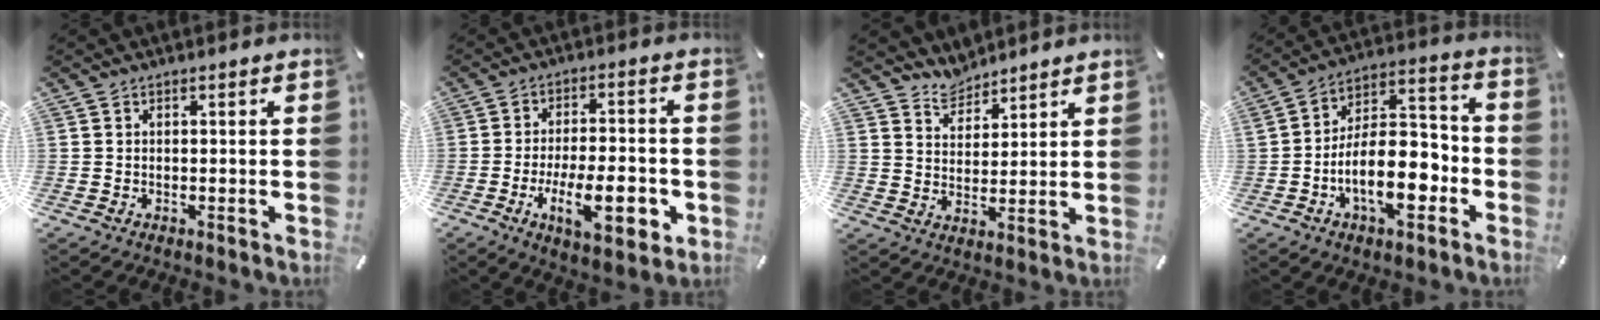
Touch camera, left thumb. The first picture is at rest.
{"total": 15.5, "force": [-4.5, 6.0, 13.6], "torque": [-0.209, 0.002, -0.065]}
{"total": 5.6, "force": [5.0, 2.4, -0.6], "torque": [0.007, -0.036, 0.095]}
{"total": 15.3, "force": [-5.5, 8.1, 11.7], "torque": [-0.188, 0.014, -0.094]}